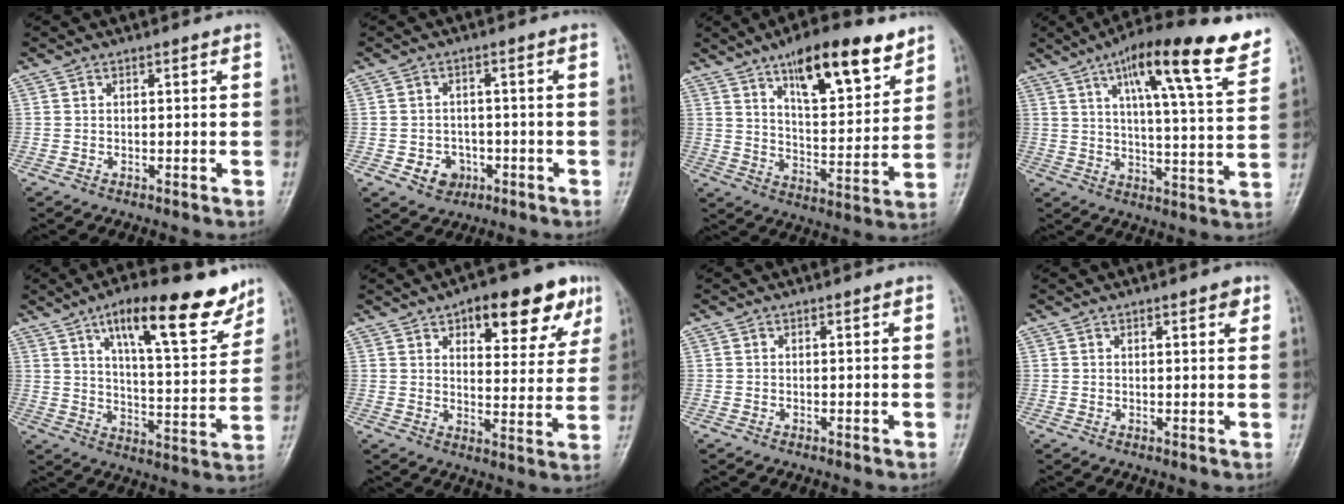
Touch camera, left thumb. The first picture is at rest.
{"total": 4.7, "force": [-1.7, 4.0, 1.7], "torque": [-0.003, 0.011, -0.021]}
{"total": 16.7, "force": [10.6, 5.6, 11.7], "torque": [-0.146, -0.054, 0.171]}
{"total": 19.2, "force": [11.4, 3.7, 15.0], "torque": [-0.201, -0.034, 0.169]}
{"total": 18.2, "force": [11.3, 5.6, 13.0], "torque": [-0.158, -0.053, 0.176]}
{"total": 15.5, "force": [8.5, 6.6, 11.2], "torque": [-0.094, -0.027, 0.113]}
{"total": 0.0}
{"total": 2.4, "force": [1.5, 0.8, 1.8], "torque": [-0.017, -0.005, 0.016]}